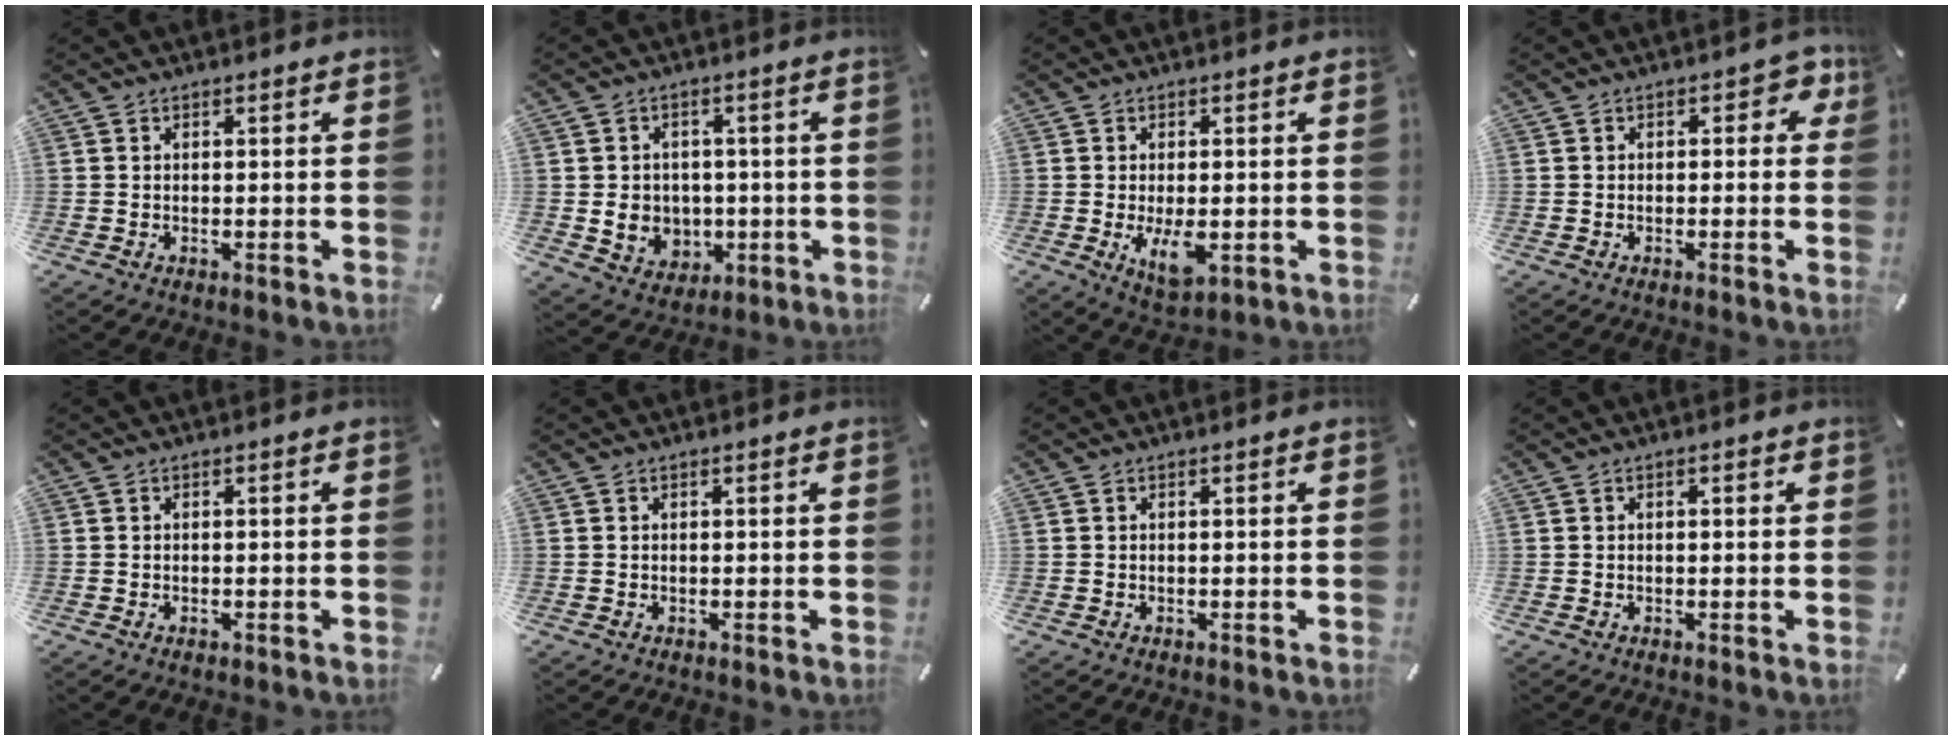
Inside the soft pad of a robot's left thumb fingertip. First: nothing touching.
{"total": 7.3, "force": [-0.1, 6.8, 2.6], "torque": [-0.049, -0.001, 0.001]}
{"total": 7.1, "force": [-1.2, 3.4, 6.1], "torque": [-0.109, -0.019, -0.025]}
{"total": 3.9, "force": [0.7, 2.4, 3.0], "torque": [-0.038, 0.003, 0.005]}
{"total": 0.6, "force": [-0.3, 0.3, 0.4], "torque": [-0.008, -0.003, -0.005]}
{"total": 0.0}
{"total": 0.0}
{"total": 0.7, "force": [0.0, 0.3, 0.6], "torque": [-0.011, 0.002, -0.001]}